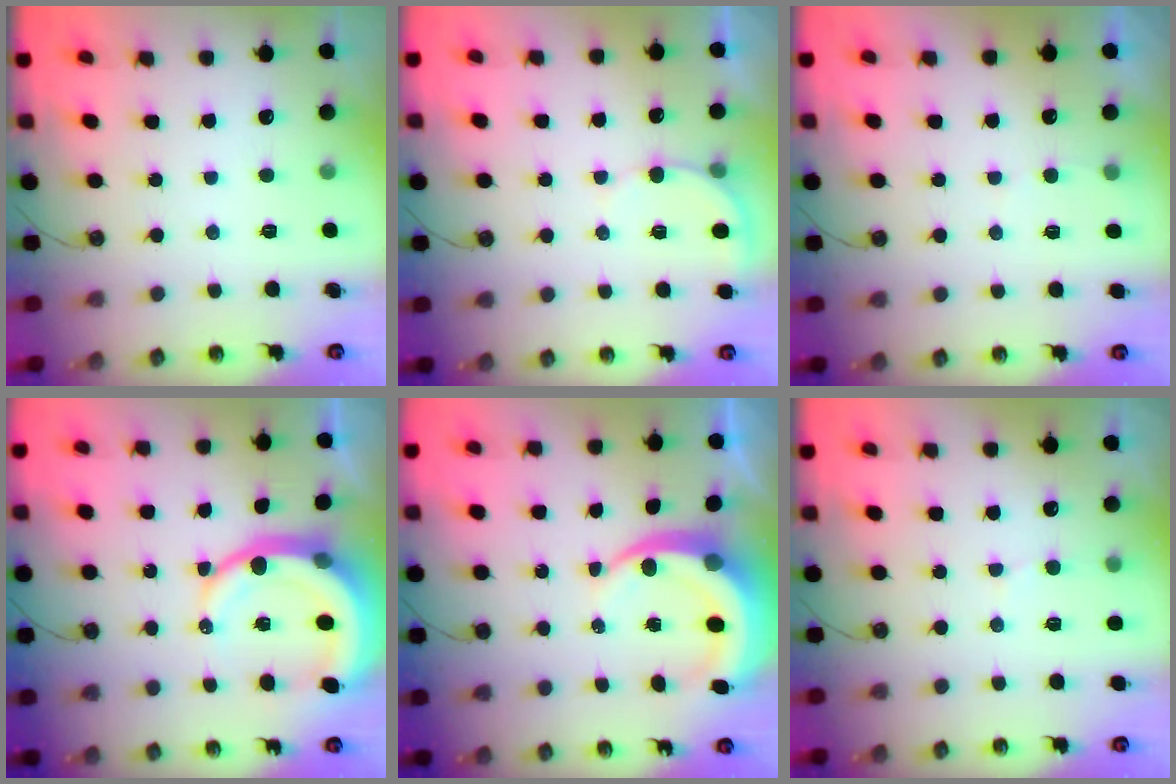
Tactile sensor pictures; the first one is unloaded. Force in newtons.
{"total": 5.0, "press": 4.9, "slide": 0.3}
{"total": 3.0, "press": 2.9, "slide": 0.3}
{"total": 12.2, "press": 12.1, "slide": 1.5}
{"total": 7.8, "press": 7.7, "slide": 1.0}
{"total": 5.2, "press": 5.1, "slide": 1.1}